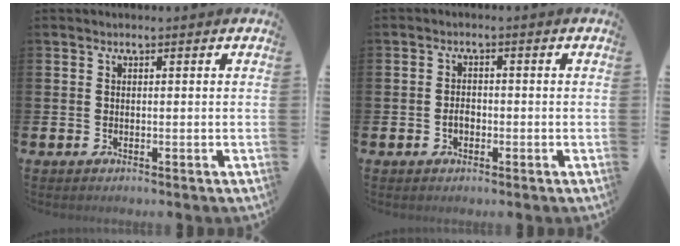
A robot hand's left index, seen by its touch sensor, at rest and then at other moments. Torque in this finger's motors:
{"motor_torque": [0.24, -0.14, 0.06, 0.03]}